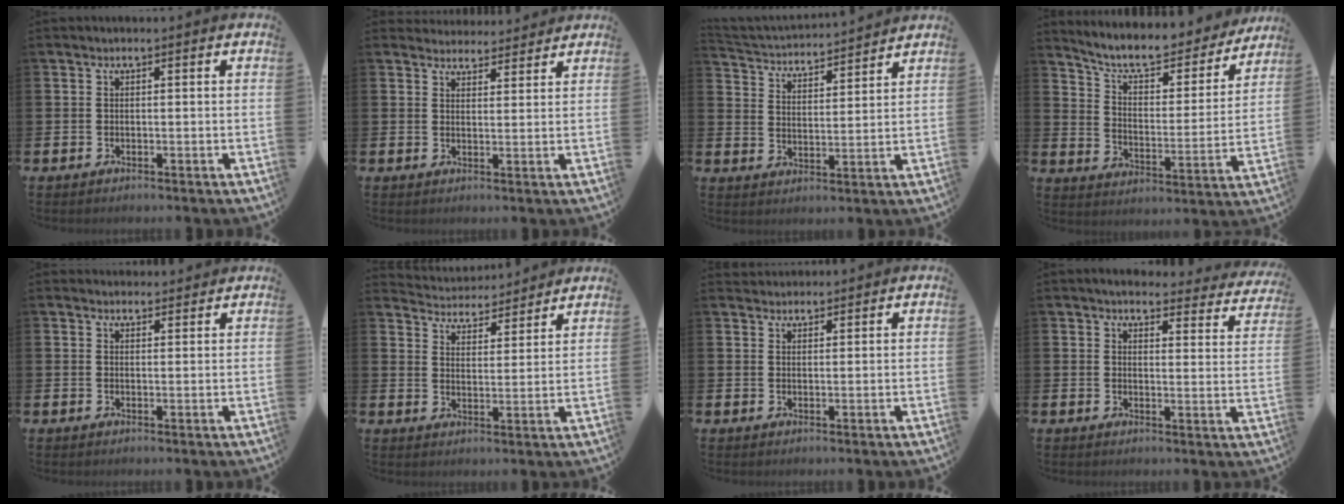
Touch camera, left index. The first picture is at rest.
{"total": 3.8, "force": [3.6, 0.9, -0.3], "torque": [0.007, -0.021, 0.065]}
{"total": 3.6, "force": [3.5, 0.8, -0.1], "torque": [-0.023, -0.034, 0.056]}
{"total": 8.6, "force": [7.7, 2.4, 3.0], "torque": [-0.084, -0.056, 0.130]}
{"total": 2.1, "force": [2.1, 0.5, -0.1], "torque": [0.009, -0.009, 0.036]}
{"total": 4.6, "force": [4.4, 0.9, -0.3], "torque": [-0.020, -0.034, 0.076]}
{"total": 2.2, "force": [2.1, 0.6, -0.1], "torque": [0.005, -0.009, 0.037]}
{"total": 3.8, "force": [3.7, 0.7, 0.4], "torque": [-0.012, -0.029, 0.060]}